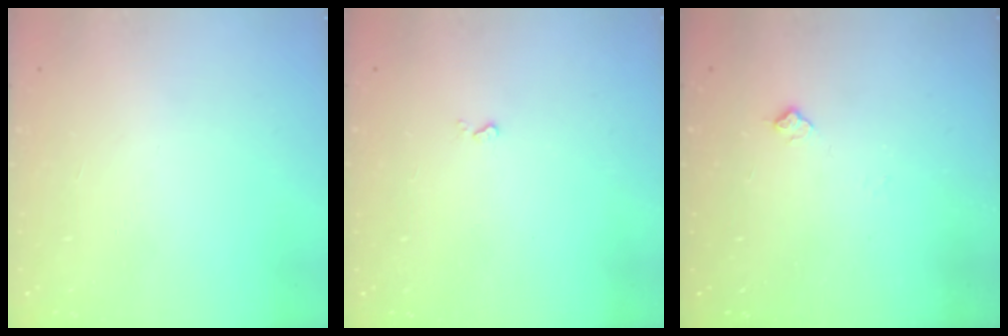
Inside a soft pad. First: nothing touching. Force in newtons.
{"total": 3.3, "press": 3.2, "slide": 0.5}
{"total": 6.1, "press": 6.1, "slide": 0.7}